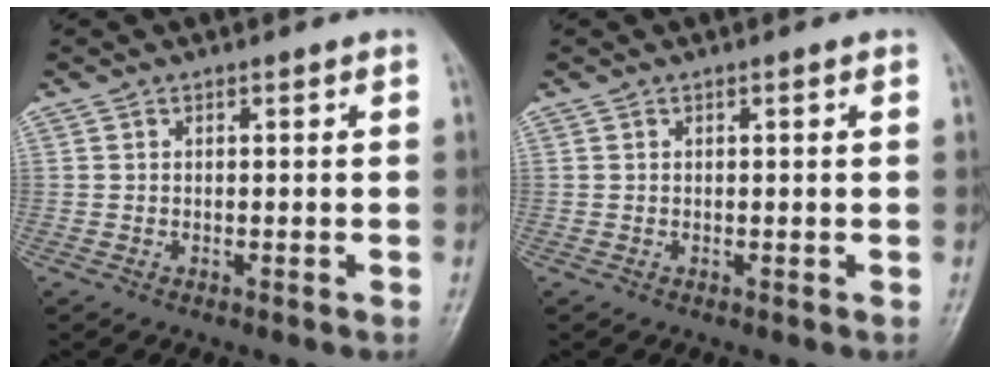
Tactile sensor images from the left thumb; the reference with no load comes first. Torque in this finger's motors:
{"motor_torque": [-0.17, -0.09, -0.31, -0.12, 0.02]}